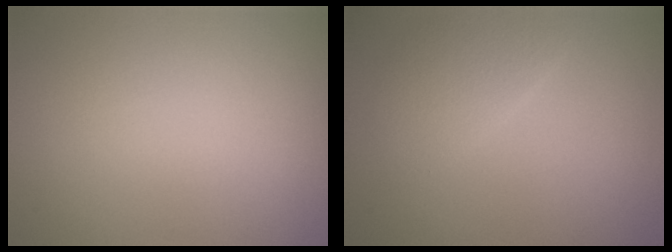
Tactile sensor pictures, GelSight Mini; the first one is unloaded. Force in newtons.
{"total": 2.2, "press": 2.2, "slide": 0.1}